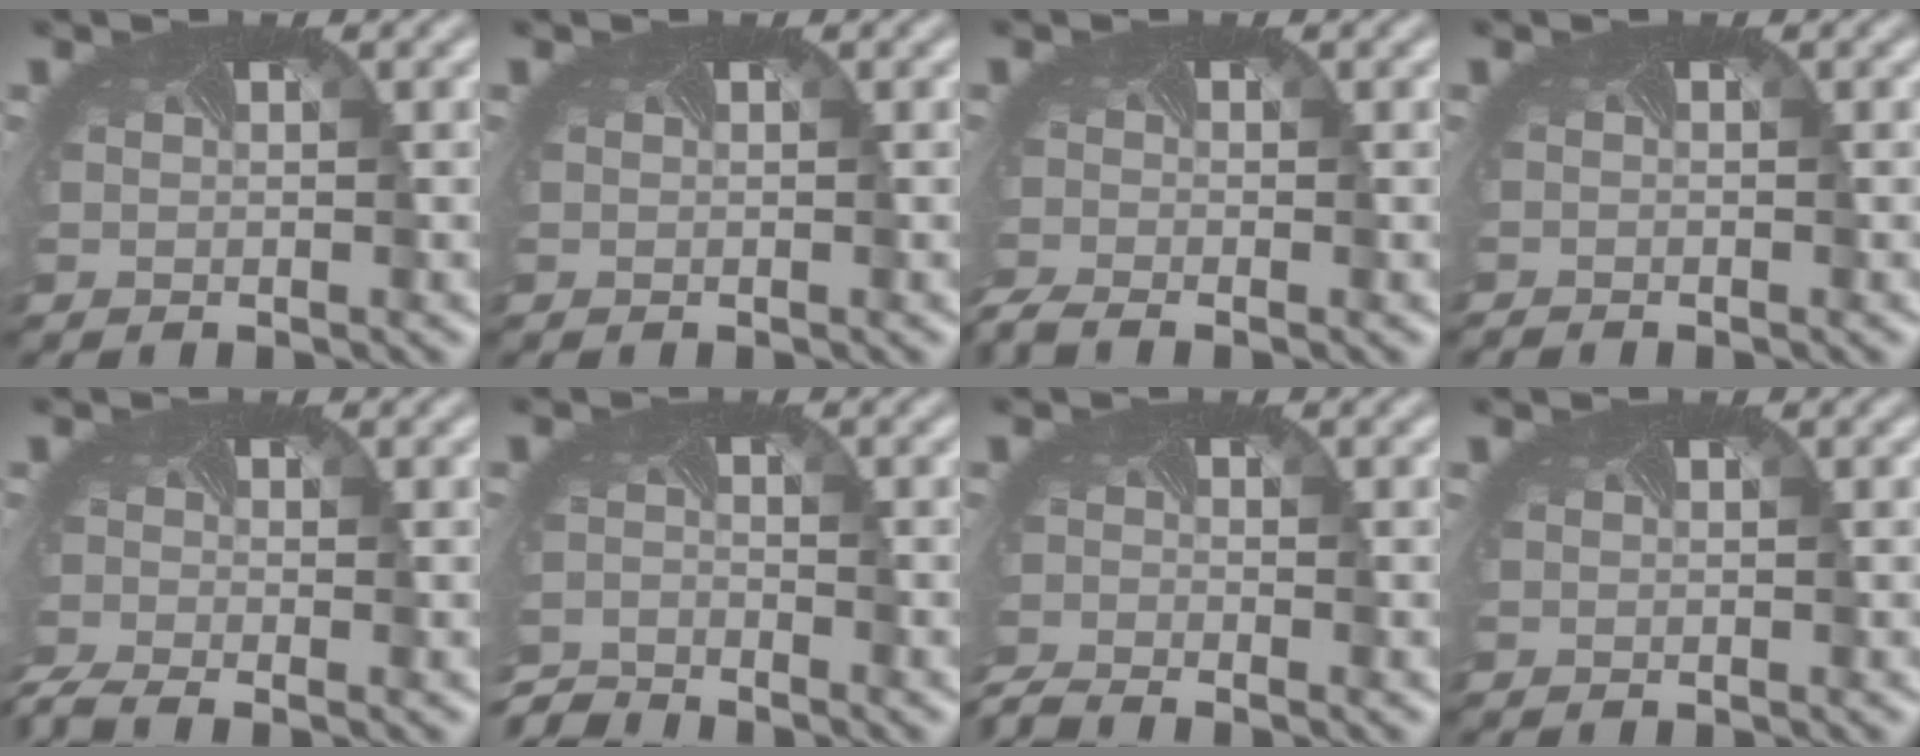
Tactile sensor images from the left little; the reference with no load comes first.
{"total": 0.0}
{"total": 2.8, "force": [-2.5, 0.6, 1.2], "torque": [-0.037, -0.021, -0.051]}
{"total": 0.8, "force": [-0.7, -0.4, -0.3], "torque": [0.001, -0.006, -0.013]}
{"total": 3.7, "force": [-3.1, 0.8, 1.8], "torque": [-0.050, -0.024, -0.065]}
{"total": 3.8, "force": [-3.7, 0.0, -0.2], "torque": [-0.011, -0.023, -0.077]}
{"total": 2.7, "force": [-2.6, -0.1, 0.2], "torque": [-0.015, -0.022, -0.058]}
{"total": 0.0}